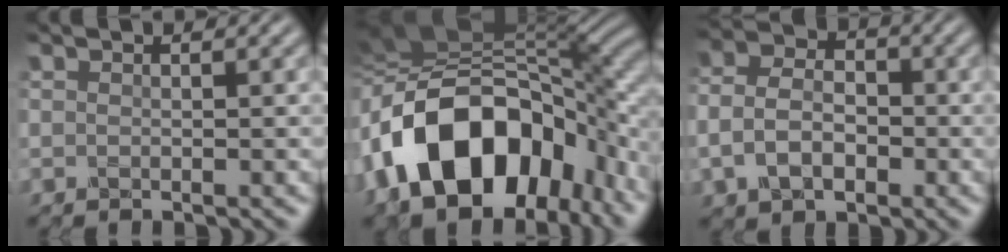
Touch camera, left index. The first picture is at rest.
{"total": 16.4, "force": [-4.9, 10.2, 12.0], "torque": [-0.199, 0.001, -0.092]}
{"total": 5.2, "force": [-1.2, 3.7, 3.4], "torque": [-0.075, 0.002, -0.030]}